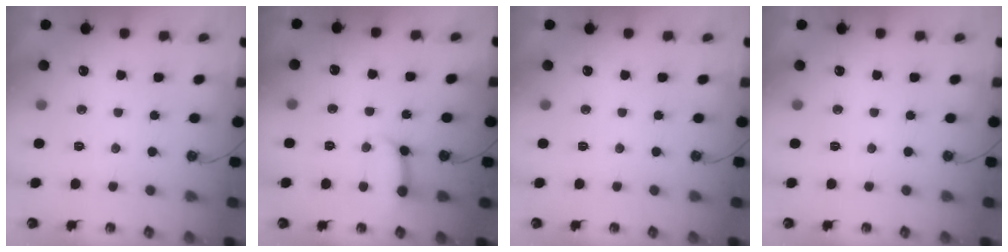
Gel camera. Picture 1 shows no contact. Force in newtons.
{"total": 9.6, "press": 9.5, "slide": 1.2}
{"total": 0.0}
{"total": 0.0}